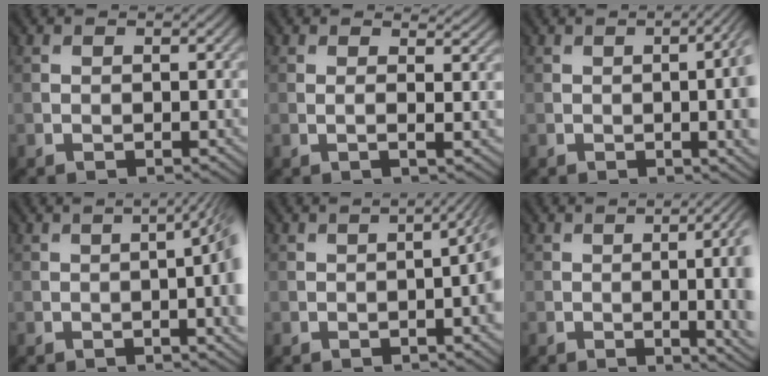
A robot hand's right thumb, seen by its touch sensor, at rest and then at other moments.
{"total": 2.6, "force": [0.7, 0.5, 2.4], "torque": [-0.036, 0.006, 0.011]}
{"total": 10.6, "force": [-1.0, 4.8, 9.4], "torque": [-0.092, -0.003, -0.004]}
{"total": 10.6, "force": [-1.0, 4.3, 9.7], "torque": [-0.103, 0.000, -0.016]}
{"total": 7.2, "force": [-0.9, 2.8, 6.6], "torque": [-0.069, -0.001, -0.011]}
{"total": 11.7, "force": [-1.1, 5.7, 10.2], "torque": [-0.090, 0.000, -0.008]}